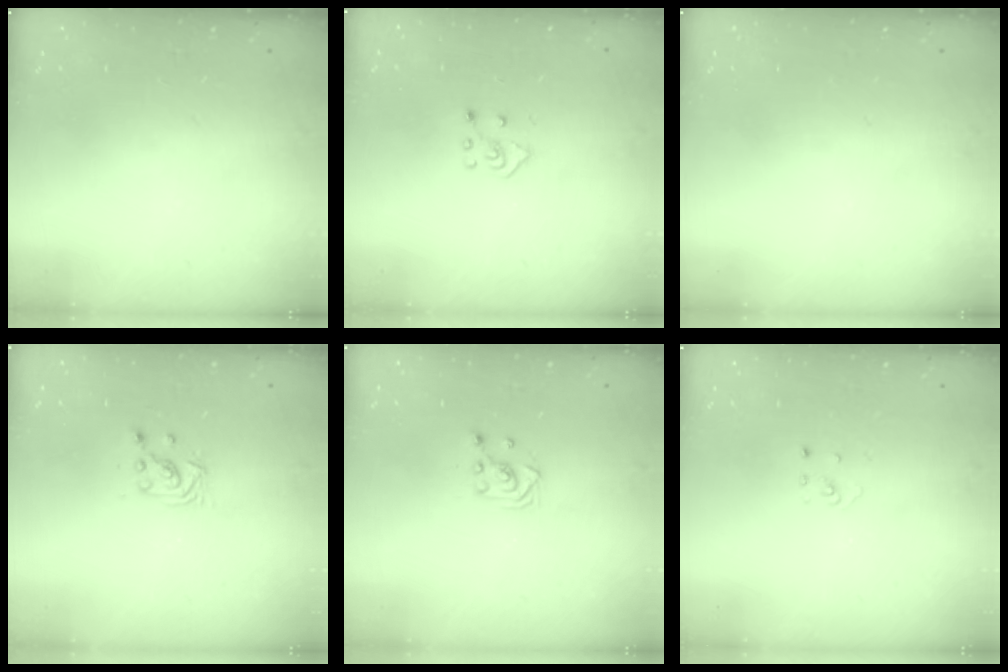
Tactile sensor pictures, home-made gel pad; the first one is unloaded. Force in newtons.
{"total": 4.5, "press": 4.5, "slide": 0.4}
{"total": 0.0}
{"total": 3.0, "press": 2.9, "slide": 0.5}
{"total": 3.1, "press": 3.1, "slide": 0.2}
{"total": 2.1, "press": 2.1, "slide": 0.1}